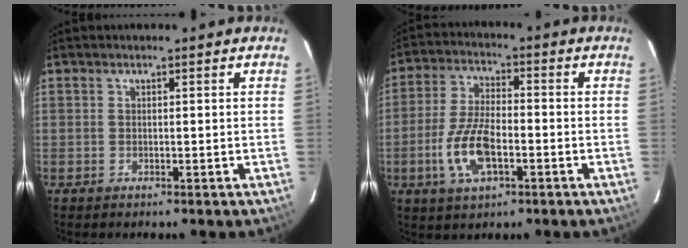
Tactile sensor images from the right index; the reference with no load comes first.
{"total": 10.6, "force": [-3.7, 4.4, 8.9], "torque": [-0.187, -0.002, -0.070]}